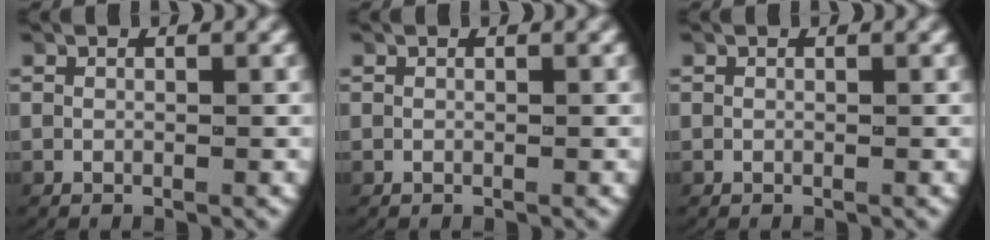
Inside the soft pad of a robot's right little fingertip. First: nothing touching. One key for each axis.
{"total": 0.0}
{"total": 0.0}